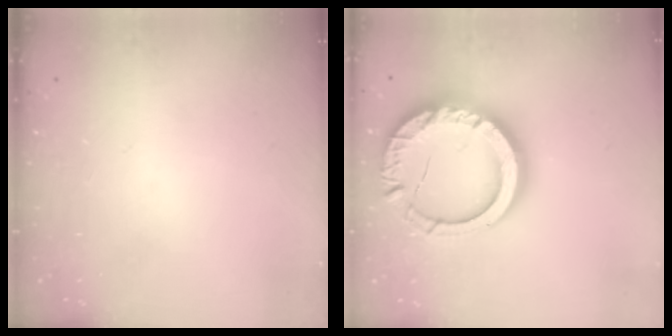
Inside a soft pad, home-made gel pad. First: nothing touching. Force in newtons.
{"total": 24.5, "press": 24.4, "slide": 2.2}